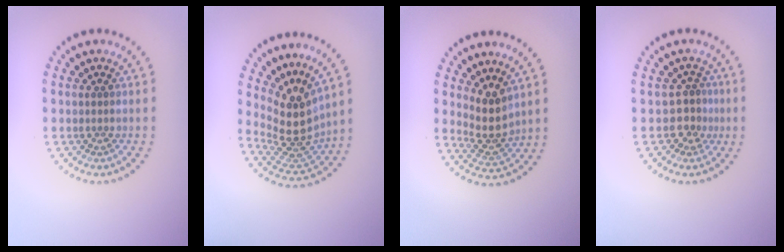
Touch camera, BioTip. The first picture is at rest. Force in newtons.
{"total": 4.8, "press": 3.6, "slide": 3.2}
{"total": 3.3, "press": 2.6, "slide": 2.0}
{"total": 1.9, "press": 1.5, "slide": 1.3}